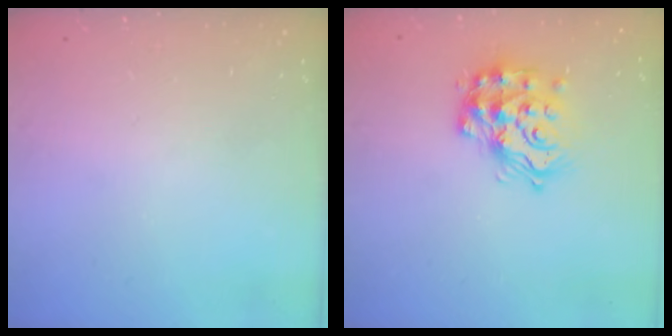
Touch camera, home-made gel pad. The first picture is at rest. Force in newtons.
{"total": 17.9, "press": 17.9, "slide": 1.0}